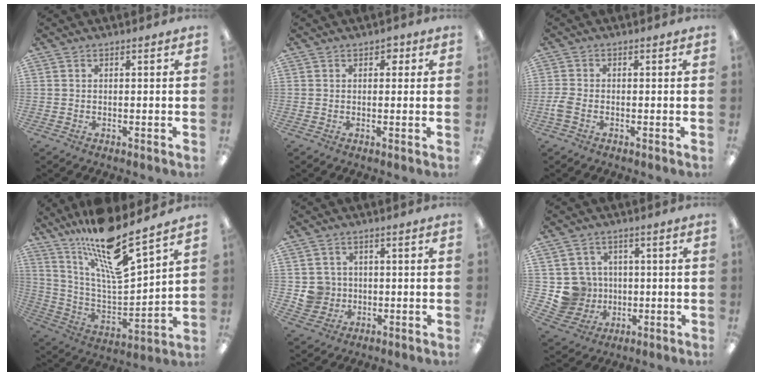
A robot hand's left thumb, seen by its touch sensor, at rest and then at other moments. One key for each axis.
{"total": 1.9, "fx": 0.9, "fy": 1.3, "fz": 0.9, "tx": -0.003, "ty": -0.002, "tz": 0.013}
{"total": 2.8, "fx": -1.1, "fy": 1.4, "fz": 2.1, "tx": -0.049, "ty": 0.002, "tz": -0.021}
{"total": 17.5, "fx": 14.0, "fy": 2.5, "fz": 10.3, "tx": -0.197, "ty": -0.104, "tz": 0.234}
{"total": 5.6, "fx": 0.1, "fy": 5.6, "fz": 0.8, "tx": -0.014, "ty": 0.008, "tz": 0.007}
{"total": 8.5, "fx": 0.1, "fy": 8.5, "fz": 1.1, "tx": -0.045, "ty": 0.005, "tz": 0.016}